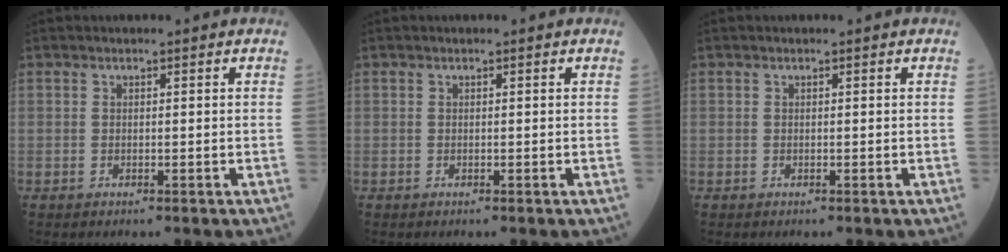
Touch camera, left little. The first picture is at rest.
{"total": 0.0}
{"total": 0.0}